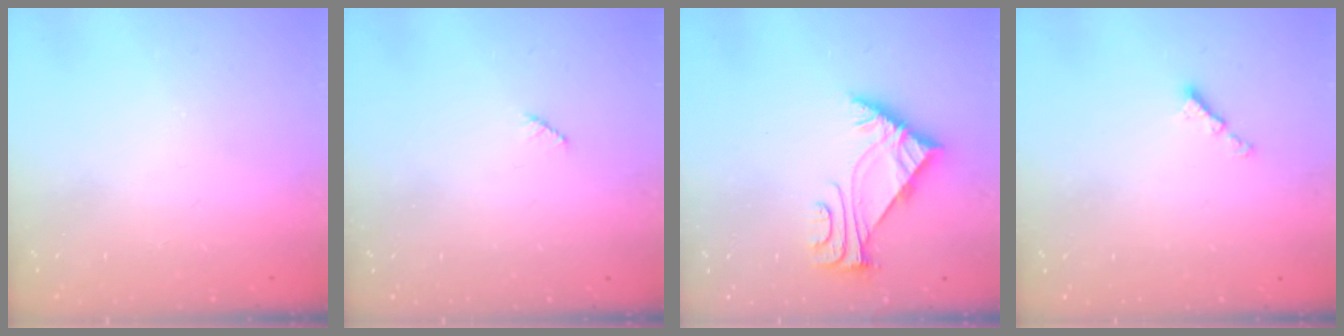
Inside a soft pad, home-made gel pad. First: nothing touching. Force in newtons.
{"total": 2.5, "press": 2.5, "slide": 0.3}
{"total": 5.4, "press": 5.3, "slide": 1.1}
{"total": 2.1, "press": 2.1, "slide": 0.4}